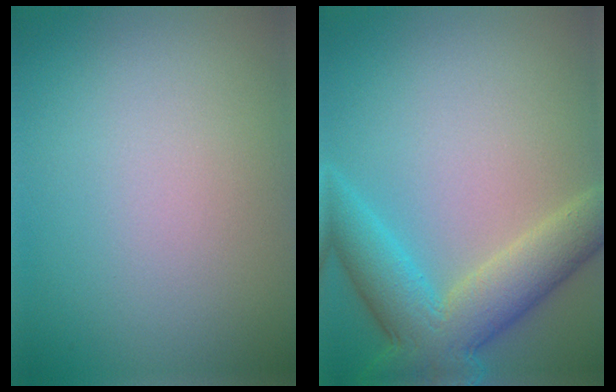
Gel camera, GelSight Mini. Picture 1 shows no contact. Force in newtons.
{"total": 7.5, "press": 7.5, "slide": 0.3}